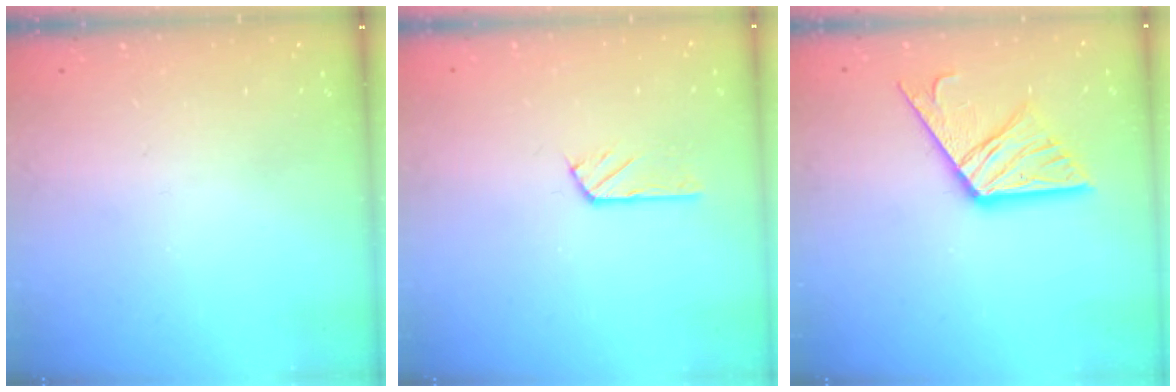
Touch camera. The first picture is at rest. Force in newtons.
{"total": 3.0, "press": 3.0, "slide": 0.2}
{"total": 14.7, "press": 14.6, "slide": 1.4}